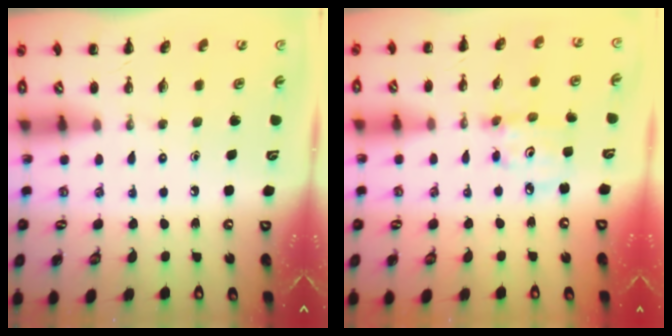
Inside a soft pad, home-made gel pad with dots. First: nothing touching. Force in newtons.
{"total": 5.1, "press": 5.1, "slide": 0.6}